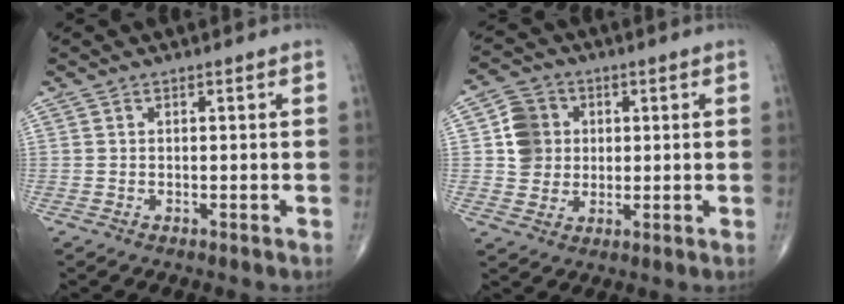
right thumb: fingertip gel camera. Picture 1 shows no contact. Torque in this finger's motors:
{"motor_torque": [-0.73, 0.78, -0.04, -0.01, 0.02]}